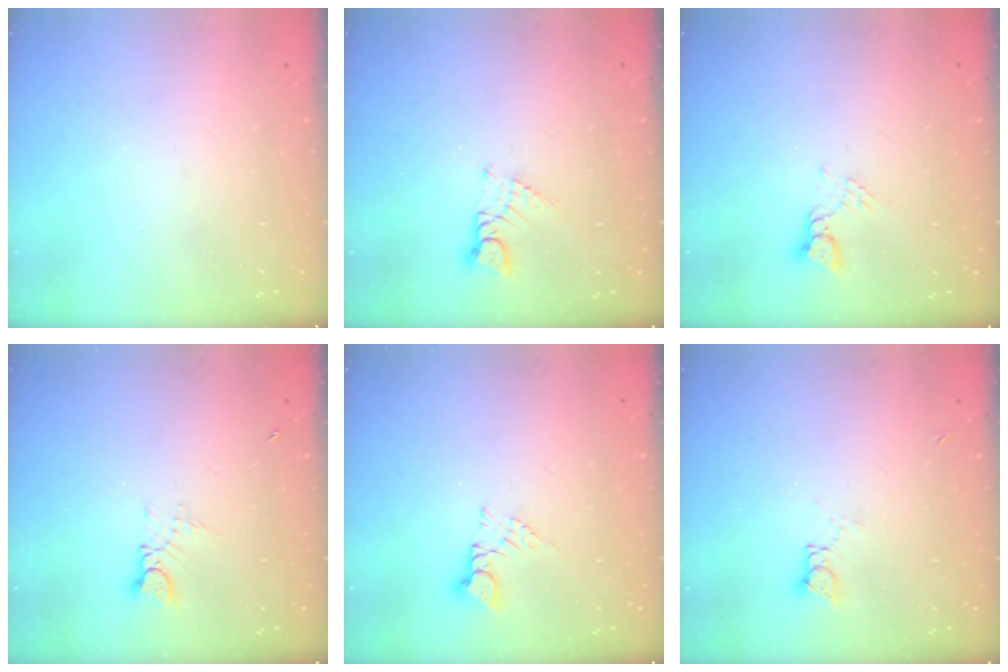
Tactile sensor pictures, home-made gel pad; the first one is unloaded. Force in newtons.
{"total": 3.1, "press": 3.1, "slide": 0.2}
{"total": 2.7, "press": 2.7, "slide": 0.2}
{"total": 3.4, "press": 3.4, "slide": 0.3}
{"total": 2.8, "press": 2.8, "slide": 0.5}
{"total": 3.3, "press": 3.3, "slide": 0.4}